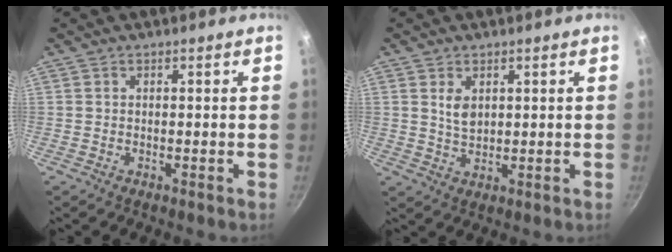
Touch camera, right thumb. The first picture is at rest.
{"total": 3.3, "force": [1.2, 2.1, 2.3], "torque": [-0.036, -0.008, 0.024]}